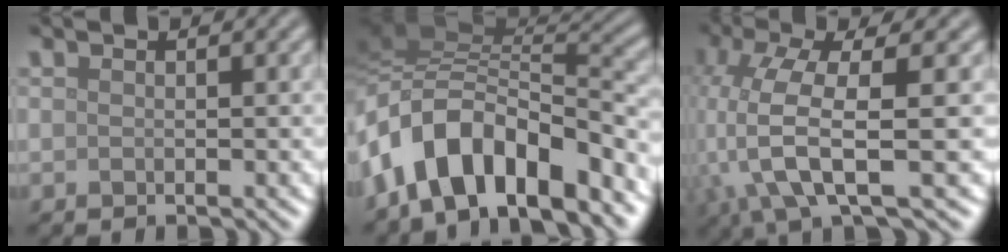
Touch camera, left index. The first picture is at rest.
{"total": 11.1, "force": [-6.3, 4.9, 7.7], "torque": [-0.119, 0.017, -0.119]}
{"total": 8.5, "force": [-1.3, 2.6, 8.0], "torque": [-0.177, 0.000, -0.028]}